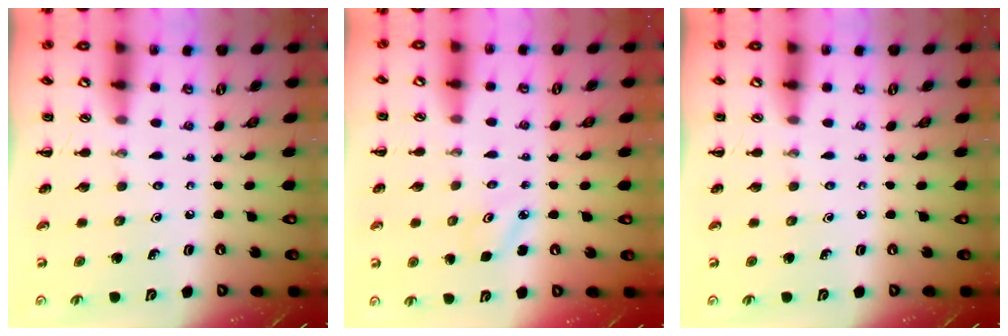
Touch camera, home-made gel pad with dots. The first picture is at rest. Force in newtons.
{"total": 2.4, "press": 2.3, "slide": 0.6}
{"total": 0.0}